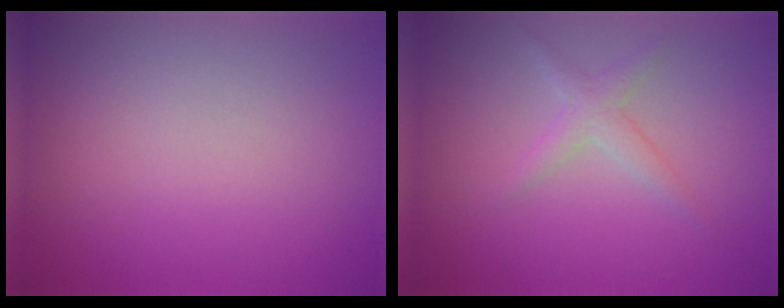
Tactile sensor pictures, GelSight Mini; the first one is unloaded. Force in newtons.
{"total": 1.7, "press": 1.7, "slide": 0.1}